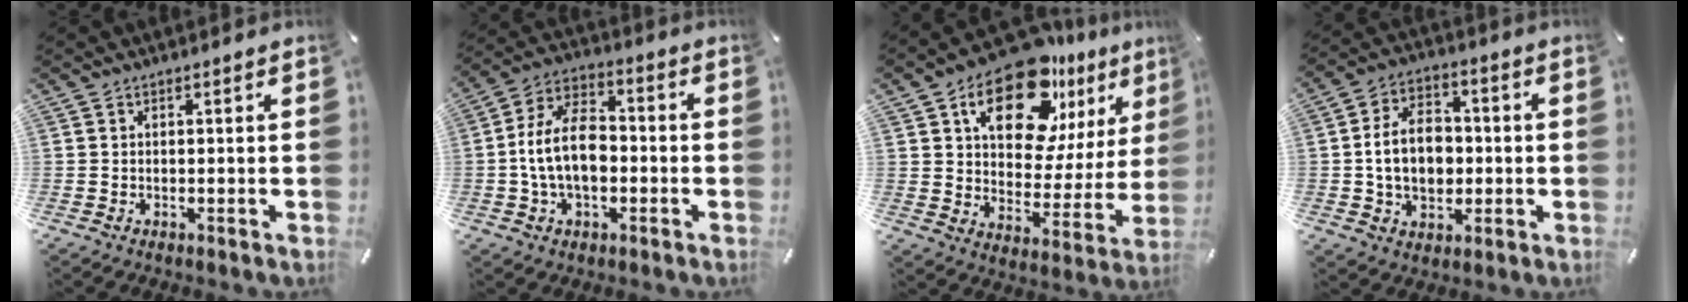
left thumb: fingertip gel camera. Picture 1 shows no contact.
{"total": 12.7, "force": [-2.0, 8.3, 9.4], "torque": [-0.192, 0.015, -0.036]}
{"total": 20.0, "force": [13.1, 10.6, 10.8], "torque": [-0.172, -0.083, 0.227]}
{"total": 11.5, "force": [-0.5, 8.7, 7.4], "torque": [-0.142, 0.011, -0.010]}